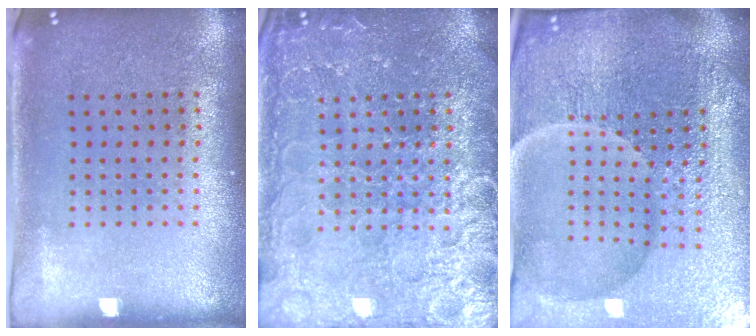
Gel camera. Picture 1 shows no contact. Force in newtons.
{"total": 4.7, "press": 4.6, "slide": 0.5}
{"total": 6.0, "press": 5.5, "slide": 2.3}